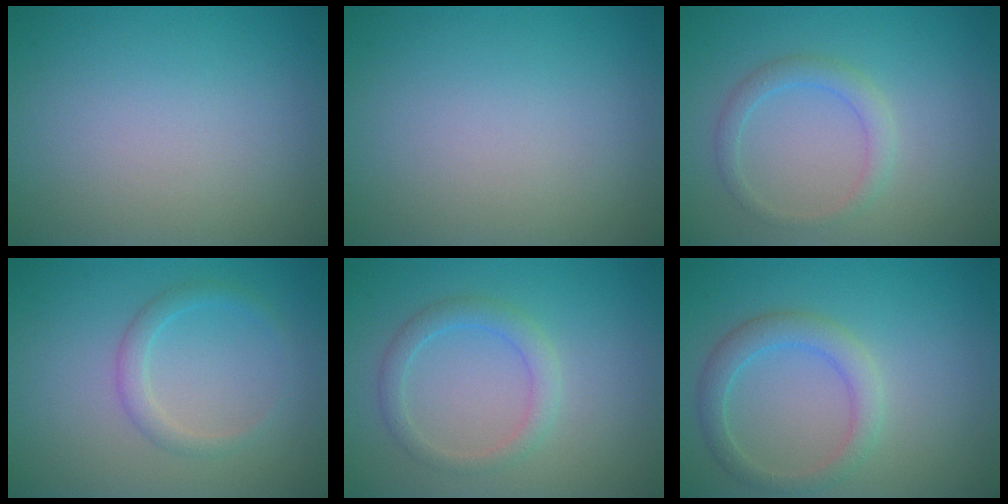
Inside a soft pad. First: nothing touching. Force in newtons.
{"total": 0.0}
{"total": 1.8, "press": 1.8, "slide": 0.0}
{"total": 1.8, "press": 1.7, "slide": 0.1}
{"total": 2.3, "press": 2.2, "slide": 0.1}
{"total": 2.8, "press": 2.8, "slide": 0.1}